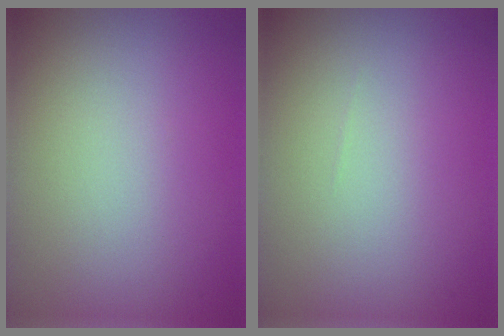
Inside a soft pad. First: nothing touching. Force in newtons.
{"total": 0.0}